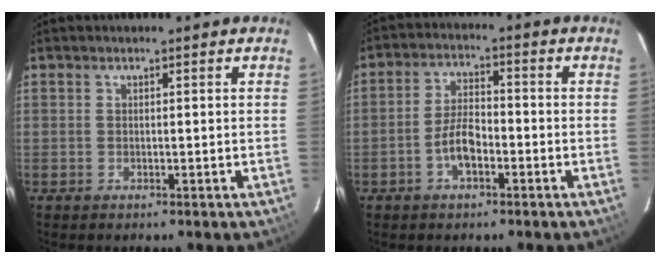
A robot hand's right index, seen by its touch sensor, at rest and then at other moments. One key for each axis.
{"total": 5.7, "fx": -2.5, "fy": 2.5, "fz": 4.5, "tx": -0.096, "ty": 0.010, "tz": -0.045}